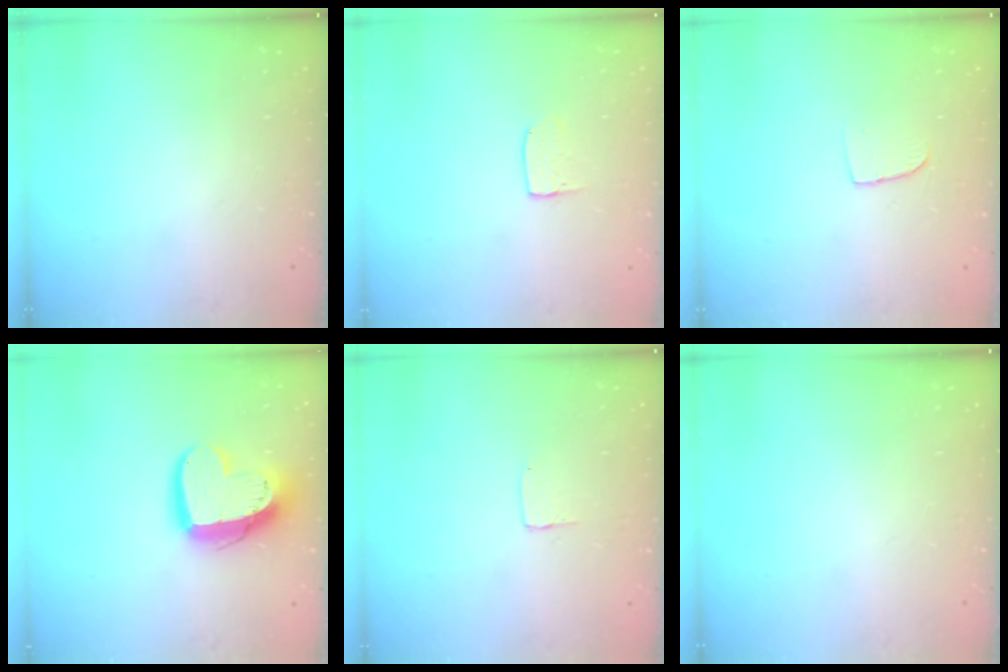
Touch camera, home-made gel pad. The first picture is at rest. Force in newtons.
{"total": 4.1, "press": 4.1, "slide": 0.3}
{"total": 5.6, "press": 5.6, "slide": 0.4}
{"total": 15.8, "press": 15.8, "slide": 1.3}
{"total": 3.7, "press": 3.6, "slide": 0.3}
{"total": 0.0}